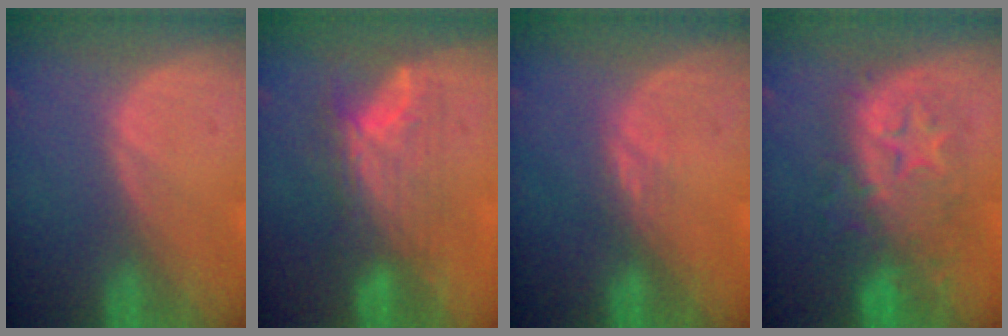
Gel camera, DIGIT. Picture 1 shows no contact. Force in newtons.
{"total": 8.1, "press": 6.7, "slide": 4.6}
{"total": 1.4, "press": 1.4, "slide": 0.3}
{"total": 8.4, "press": 8.4, "slide": 0.2}